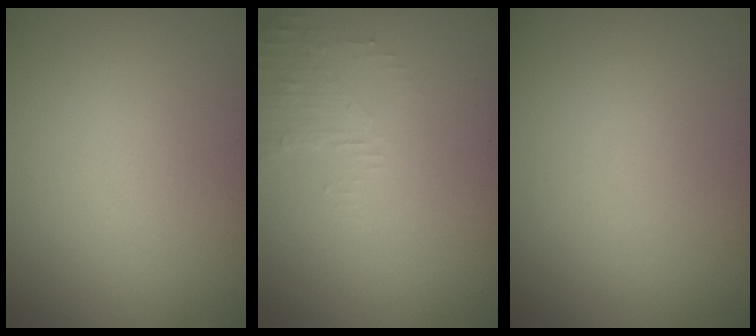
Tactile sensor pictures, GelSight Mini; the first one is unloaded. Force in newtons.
{"total": 1.6, "press": 1.5, "slide": 0.4}
{"total": 0.0}